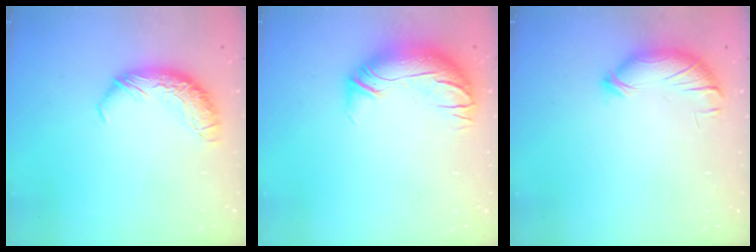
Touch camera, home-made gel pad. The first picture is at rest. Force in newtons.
{"total": 3.0, "press": 0.4, "slide": 2.9}
{"total": 3.5, "press": 3.3, "slide": 1.3}